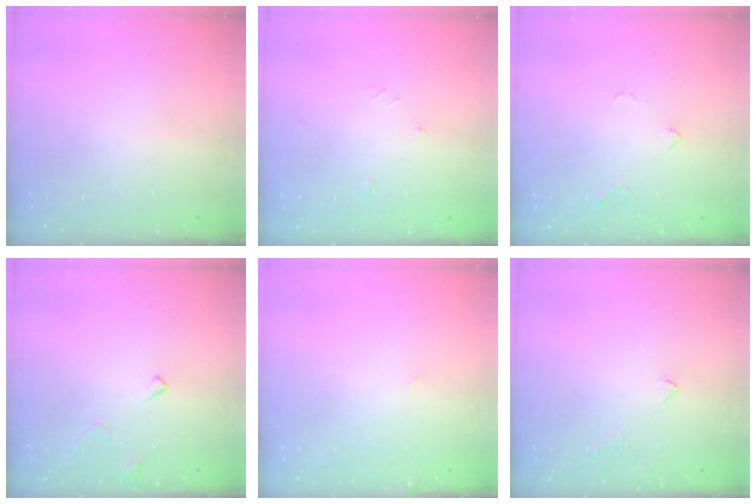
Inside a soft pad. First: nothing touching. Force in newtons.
{"total": 3.6, "press": 3.6, "slide": 0.5}
{"total": 3.9, "press": 3.9, "slide": 0.7}
{"total": 5.4, "press": 5.4, "slide": 0.5}
{"total": 1.5, "press": 1.5, "slide": 0.1}
{"total": 3.3, "press": 3.3, "slide": 0.6}